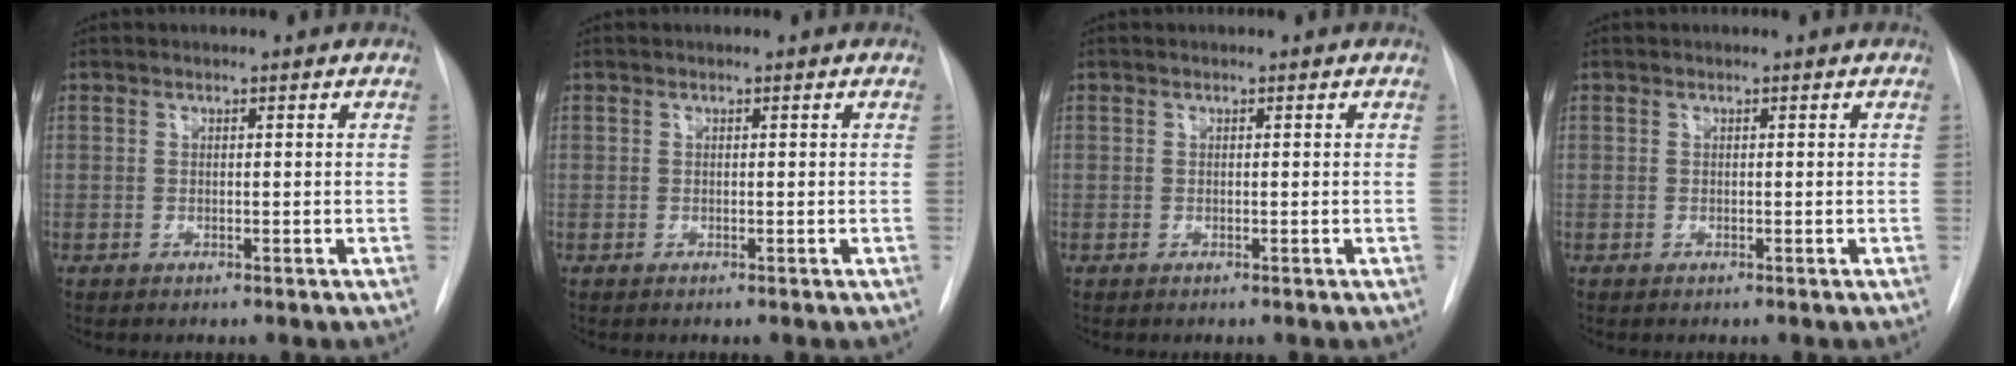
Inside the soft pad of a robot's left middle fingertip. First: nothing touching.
{"total": 0.0}
{"total": 0.0}
{"total": 0.0}